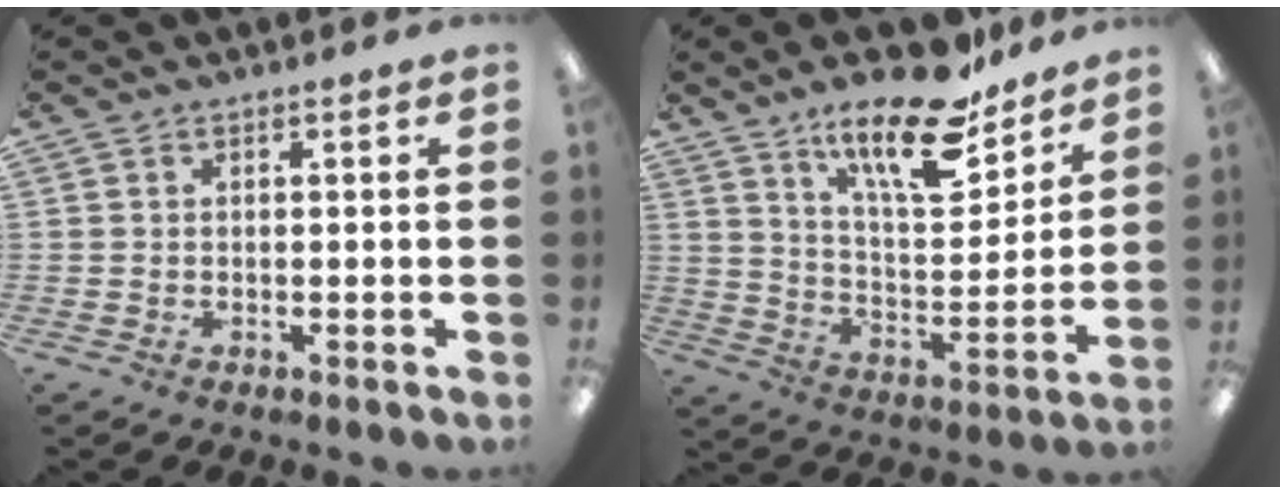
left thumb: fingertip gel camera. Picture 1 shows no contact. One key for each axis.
{"total": 18.4, "fx": 13.5, "fy": 6.1, "fz": 11.0, "tx": -0.176, "ty": -0.081, "tz": 0.224}